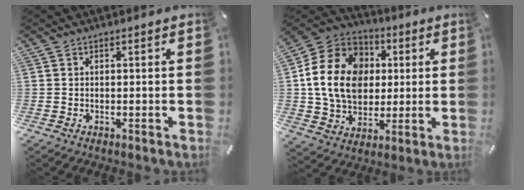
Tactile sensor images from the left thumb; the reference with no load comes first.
{"total": 18.6, "force": [1.7, 15.4, 10.2], "torque": [-0.207, 0.017, 0.034]}